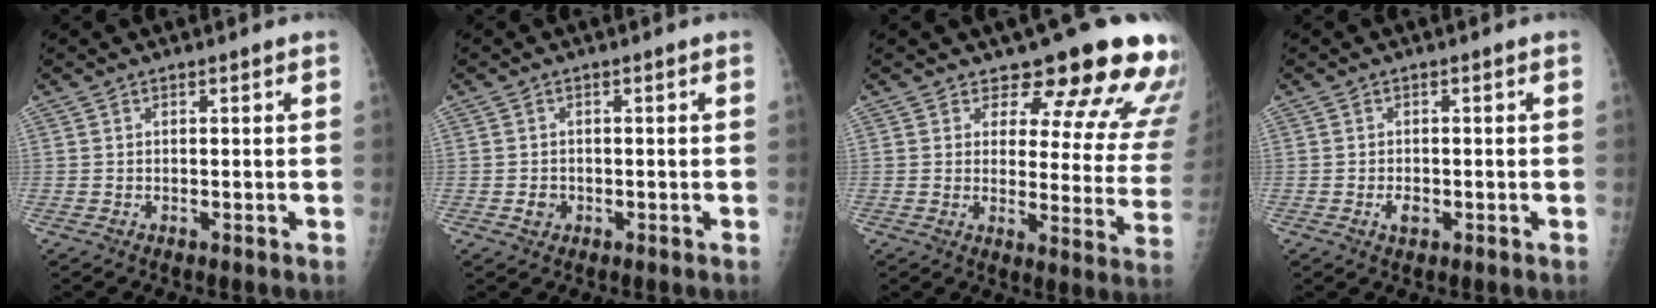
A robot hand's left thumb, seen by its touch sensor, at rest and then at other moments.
{"total": 1.7, "force": [-0.6, 1.5, 0.5], "torque": [-0.002, 0.004, -0.008]}
{"total": 16.7, "force": [14.6, 5.2, 6.2], "torque": [-0.023, -0.118, 0.154]}
{"total": 2.1, "force": [-0.8, 1.3, 1.4], "torque": [-0.020, 0.002, -0.011]}